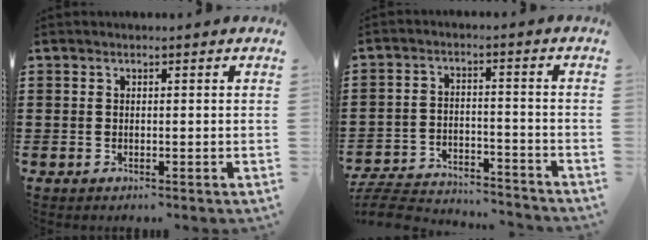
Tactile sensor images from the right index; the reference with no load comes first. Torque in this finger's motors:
{"motor_torque": [-2.14, 0.00, -1.05, -0.21]}